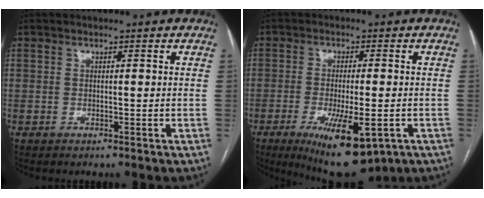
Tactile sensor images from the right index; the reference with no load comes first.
{"total": 12.6, "force": [-5.9, 3.3, 10.6], "torque": [-0.166, -0.024, -0.081]}